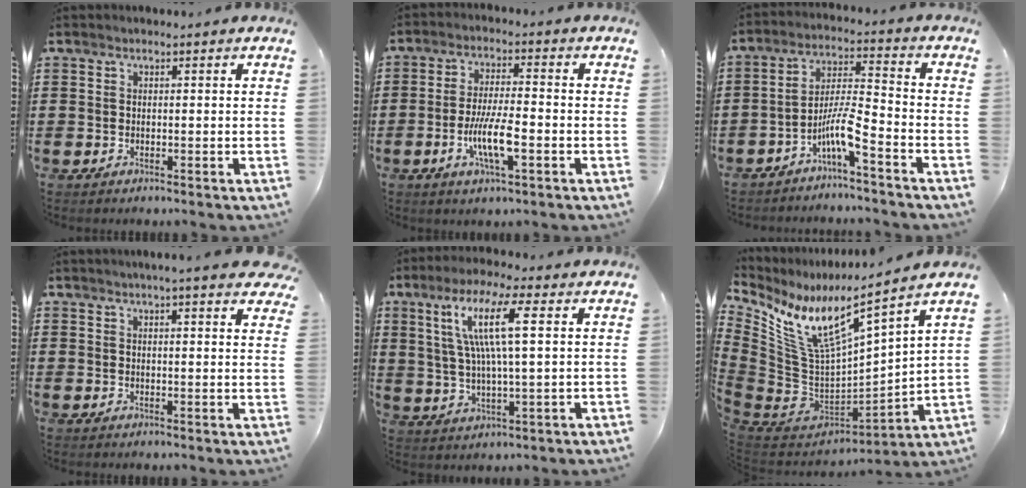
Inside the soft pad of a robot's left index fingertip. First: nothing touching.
{"total": 7.2, "force": [-2.4, 1.6, 6.6], "torque": [-0.136, -0.006, -0.047]}
{"total": 7.2, "force": [-5.0, 0.9, 5.1], "torque": [-0.109, -0.002, -0.100]}
{"total": 3.4, "force": [2.9, -0.1, 1.9], "torque": [-0.038, -0.004, 0.051]}
{"total": 10.8, "force": [3.7, 1.8, 10.0], "torque": [-0.214, 0.003, 0.055]}
{"total": 10.8, "force": [7.1, 2.4, 7.8], "torque": [-0.184, -0.059, 0.122]}